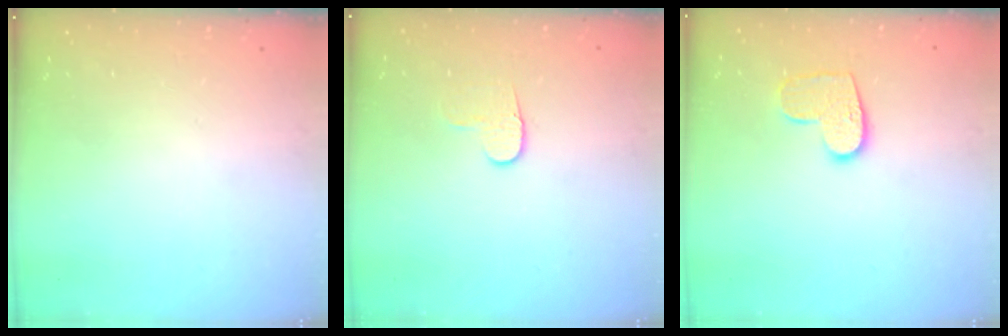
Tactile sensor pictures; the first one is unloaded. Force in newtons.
{"total": 6.2, "press": 6.1, "slide": 0.6}
{"total": 9.3, "press": 9.3, "slide": 0.4}